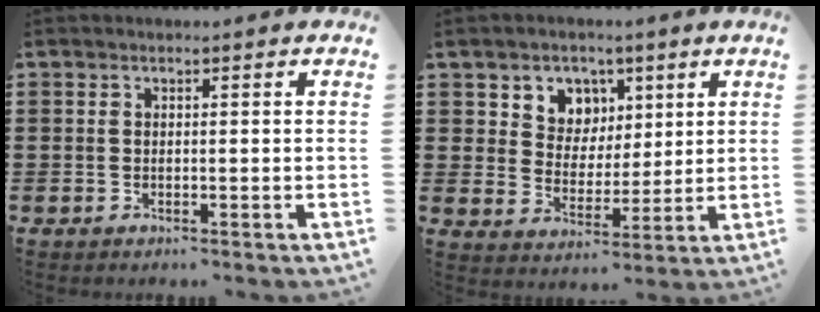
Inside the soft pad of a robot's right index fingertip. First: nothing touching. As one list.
[{"total": 5.8, "force": [2.8, 5.0, 0.2], "torque": [-0.033, -0.009, 0.048]}]